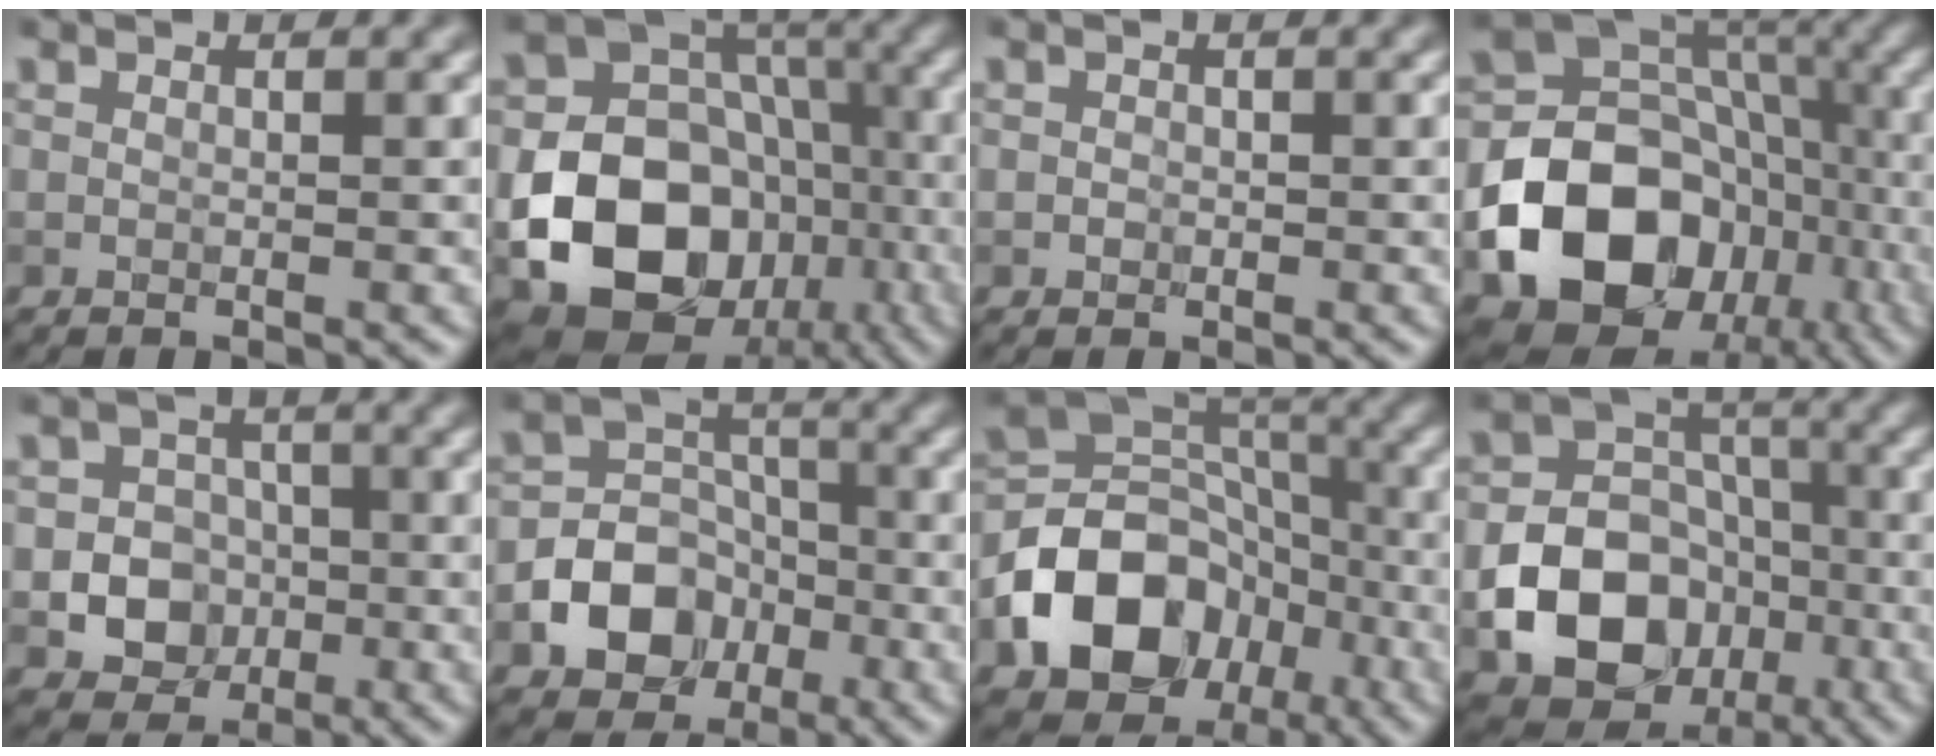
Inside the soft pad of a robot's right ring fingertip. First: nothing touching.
{"total": 19.4, "force": [-6.0, 15.9, 9.4], "torque": [-0.154, -0.040, -0.106]}
{"total": 0.6, "force": [-0.2, 0.6, 0.1], "torque": [0.003, -0.004, -0.005]}
{"total": 17.9, "force": [-6.1, 14.6, 8.3], "torque": [-0.132, -0.023, -0.110]}
{"total": 5.8, "force": [-1.4, 5.1, 2.2], "torque": [-0.007, 0.001, -0.043]}
{"total": 8.1, "force": [-3.3, 6.7, 3.1], "torque": [-0.030, -0.003, -0.085]}
{"total": 12.1, "force": [-4.6, 9.4, 6.0], "torque": [-0.111, 0.002, -0.087]}
{"total": 11.4, "force": [-4.0, 9.2, 5.4], "torque": [-0.093, -0.016, -0.088]}